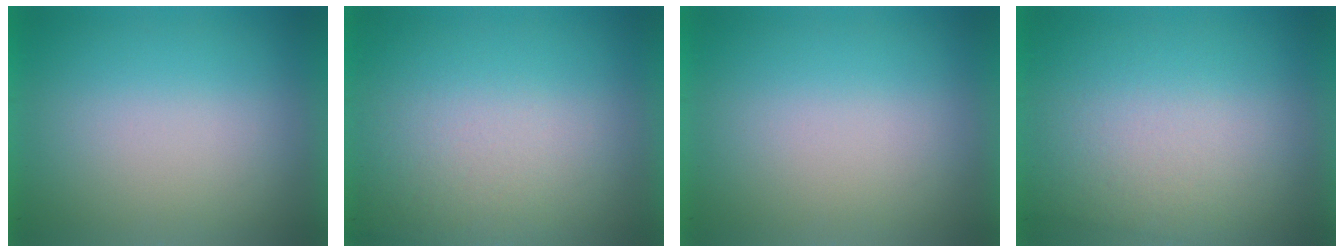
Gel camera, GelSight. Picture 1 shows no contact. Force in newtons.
{"total": 2.5}
{"total": 0.0}
{"total": 2.4}